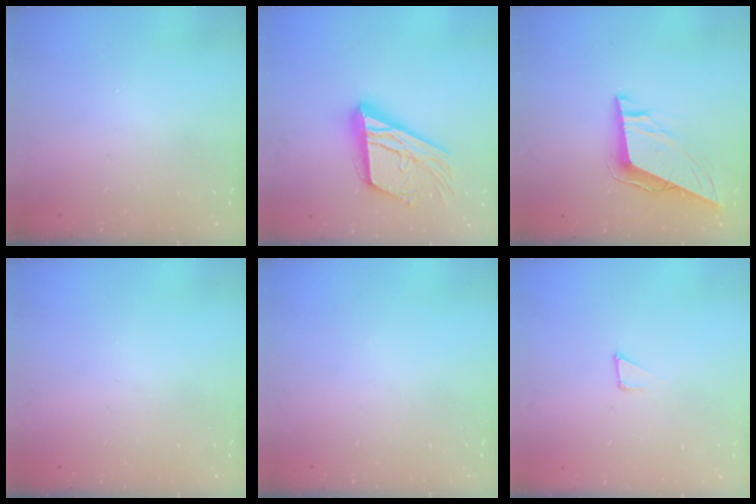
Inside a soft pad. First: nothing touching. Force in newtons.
{"total": 19.3, "press": 19.2, "slide": 1.8}
{"total": 9.0, "press": 8.9, "slide": 1.5}
{"total": 0.0}
{"total": 0.0}
{"total": 1.7, "press": 1.7, "slide": 0.0}